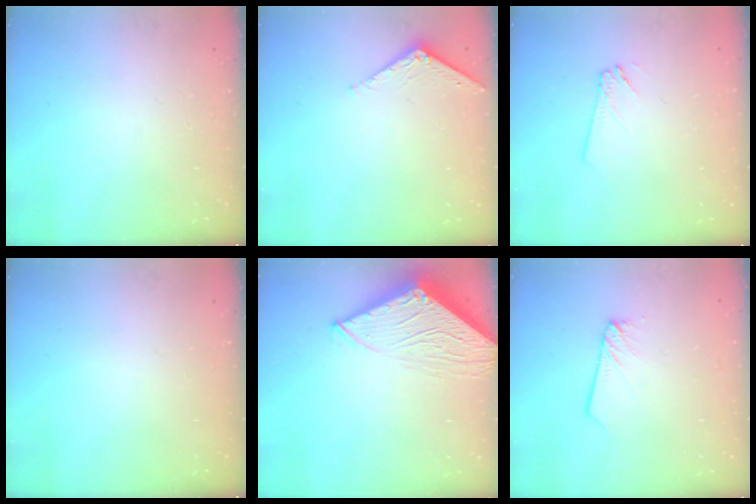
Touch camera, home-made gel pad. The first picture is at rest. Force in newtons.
{"total": 5.2, "press": 5.2, "slide": 0.5}
{"total": 2.9, "press": 2.9, "slide": 0.4}
{"total": 0.0}
{"total": 11.2, "press": 11.1, "slide": 0.5}
{"total": 1.5, "press": 1.4, "slide": 0.1}